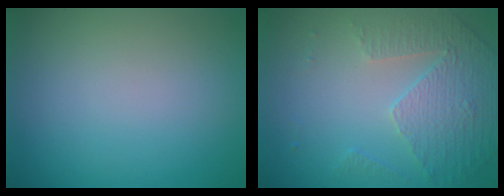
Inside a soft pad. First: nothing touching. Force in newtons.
{"total": 4.9, "press": 3.4, "slide": 3.4}